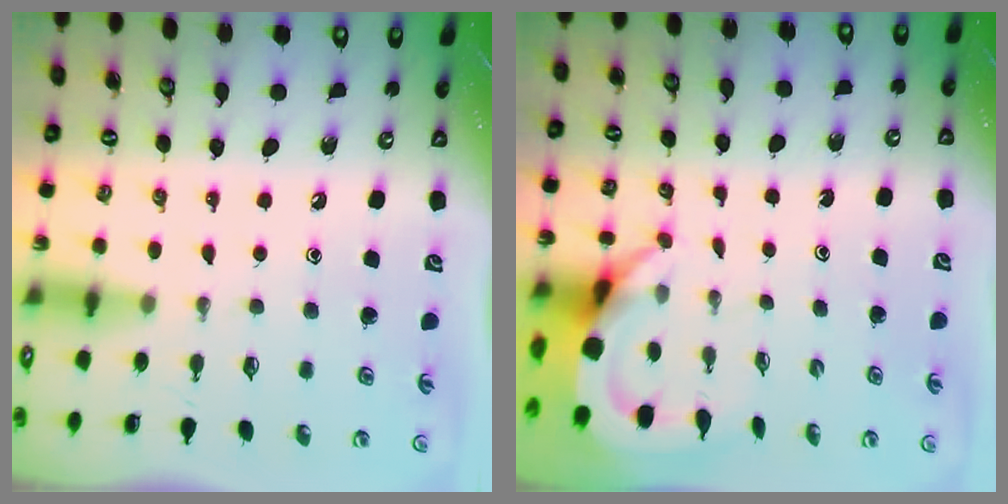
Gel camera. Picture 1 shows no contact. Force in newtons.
{"total": 4.4, "press": 4.3, "slide": 0.5}